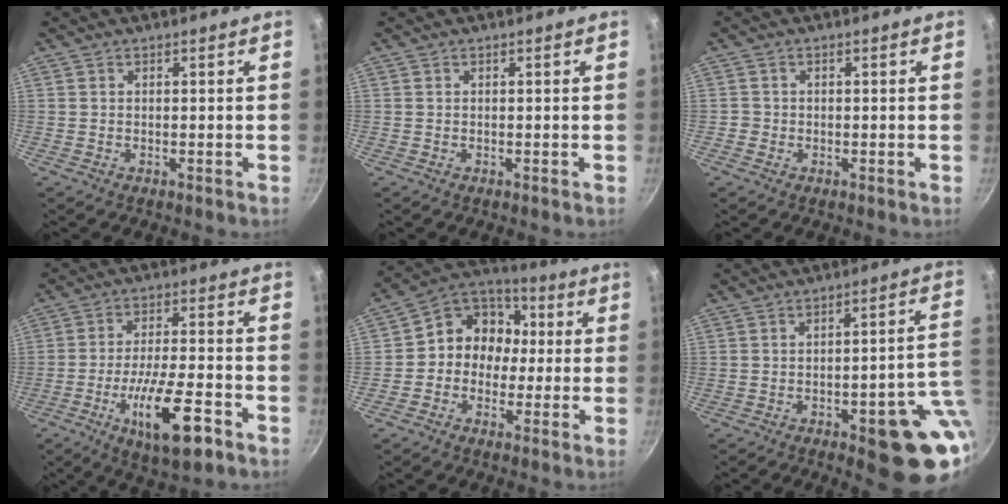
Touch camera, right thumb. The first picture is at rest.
{"total": 0.0}
{"total": 1.1, "force": [-0.5, 1.0, 0.1], "torque": [0.000, 0.004, -0.009]}
{"total": 14.6, "force": [-6.8, 4.1, 12.2], "torque": [-0.204, 0.023, -0.114]}
{"total": 11.2, "force": [-0.5, 9.9, 5.2], "torque": [-0.034, 0.041, -0.032]}
{"total": 15.7, "force": [-3.9, 5.0, 14.3], "torque": [-0.131, 0.024, -0.045]}